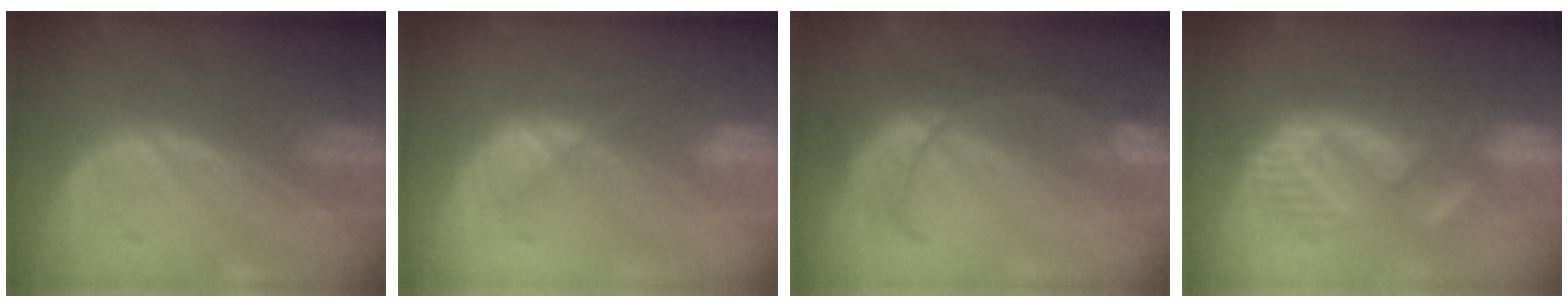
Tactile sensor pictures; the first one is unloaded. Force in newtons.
{"total": 3.7, "press": 3.7, "slide": 0.6}
{"total": 7.8, "press": 6.9, "slide": 3.7}
{"total": 9.4, "press": 9.0, "slide": 2.7}